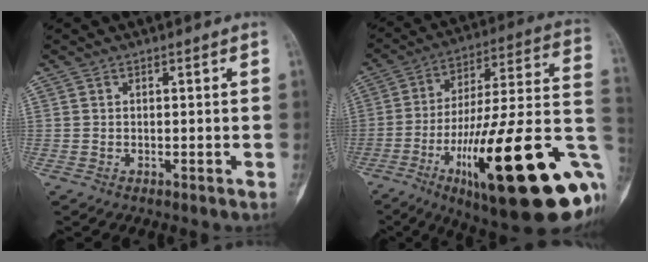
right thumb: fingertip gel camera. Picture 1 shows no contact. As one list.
[{"total": 34.8, "force": [-11.1, 8.6, 31.8], "torque": [-0.420, 0.030, -0.166]}]